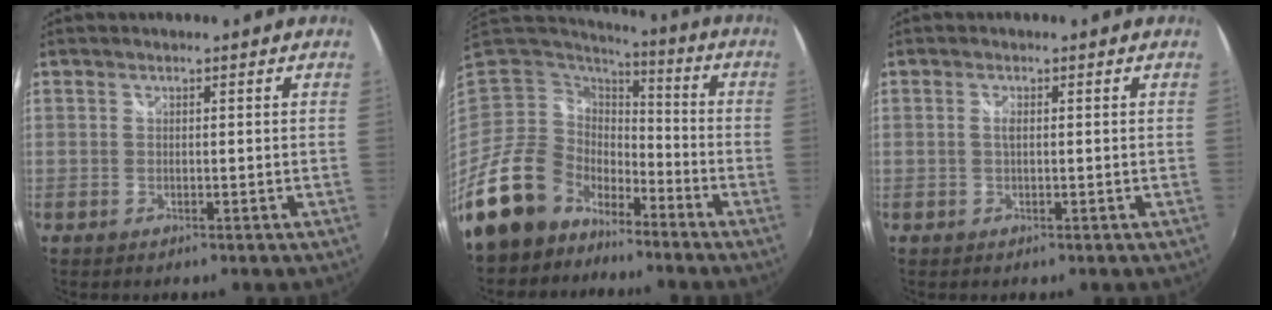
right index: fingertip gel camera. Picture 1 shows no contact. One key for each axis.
{"total": 16.6, "fx": -11.5, "fy": 10.9, "fz": 5.0, "tx": -0.137, "ty": 0.009, "tz": -0.199}
{"total": 1.1, "fx": 0.1, "fy": 0.3, "fz": 1.0, "tx": -0.021, "ty": 0.000, "tz": 0.000}